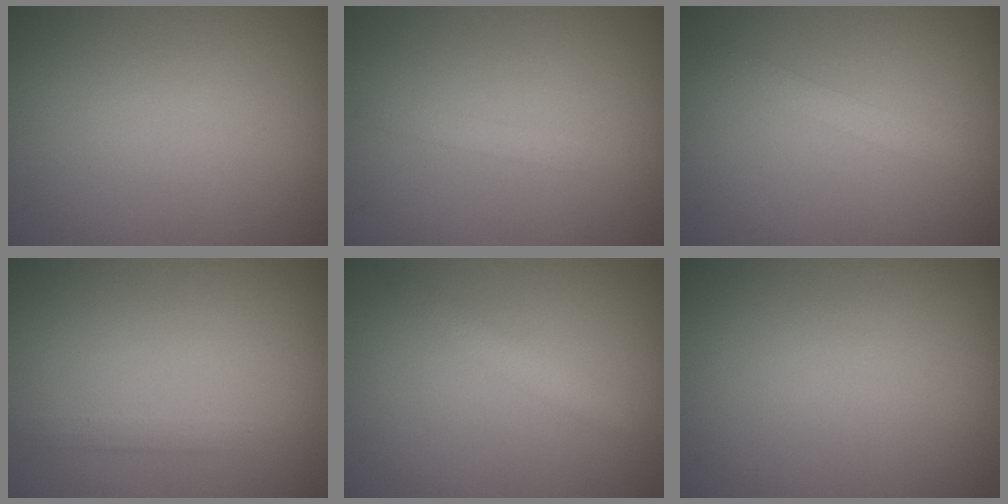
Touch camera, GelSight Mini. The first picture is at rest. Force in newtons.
{"total": 0.8, "press": 0.8, "slide": 0.1}
{"total": 1.2, "press": 1.2, "slide": 0.1}
{"total": 0.9, "press": 0.9, "slide": 0.1}
{"total": 1.4, "press": 1.4, "slide": 0.1}
{"total": 0.0}